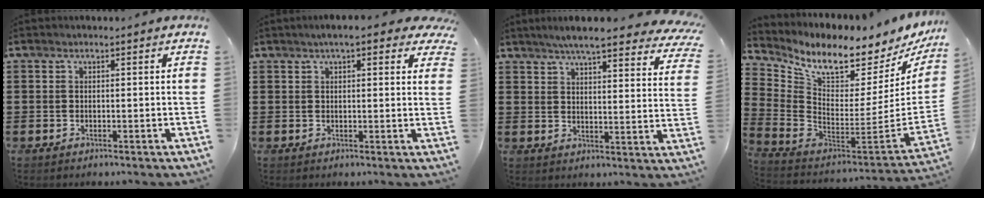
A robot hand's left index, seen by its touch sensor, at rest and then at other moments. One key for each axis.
{"total": 3.6, "fx": 2.4, "fy": 0.9, "fz": 2.5, "tx": -0.055, "ty": 0.004, "tz": 0.042}
{"total": 6.8, "fx": 5.9, "fy": 0.1, "fz": 3.4, "tx": -0.078, "ty": -0.024, "tz": 0.101}
{"total": 6.9, "fx": 5.9, "fy": 1.3, "fz": 3.5, "tx": -0.089, "ty": -0.065, "tz": 0.091}